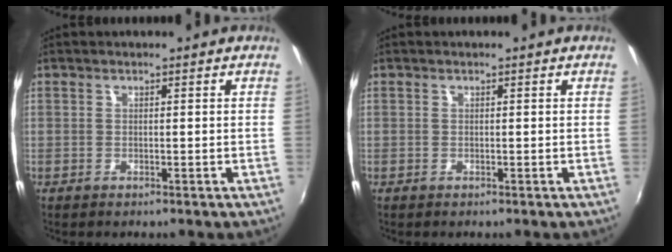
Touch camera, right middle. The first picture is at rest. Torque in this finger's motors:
{"motor_torque": [0.00, 0.00, 0.00, 0.00]}